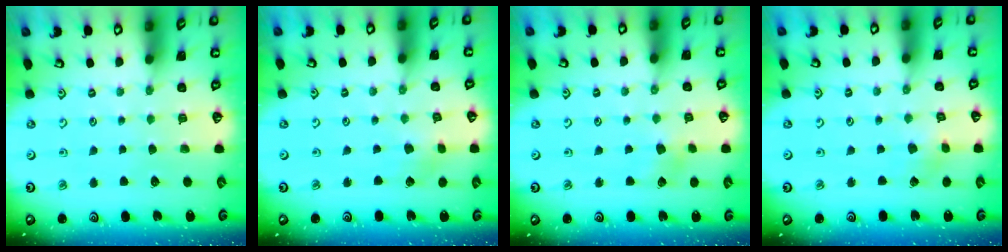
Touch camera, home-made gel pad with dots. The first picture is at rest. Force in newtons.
{"total": 2.1, "press": 2.1, "slide": 0.3}
{"total": 5.1, "press": 5.1, "slide": 0.5}
{"total": 2.0, "press": 2.0, "slide": 0.1}